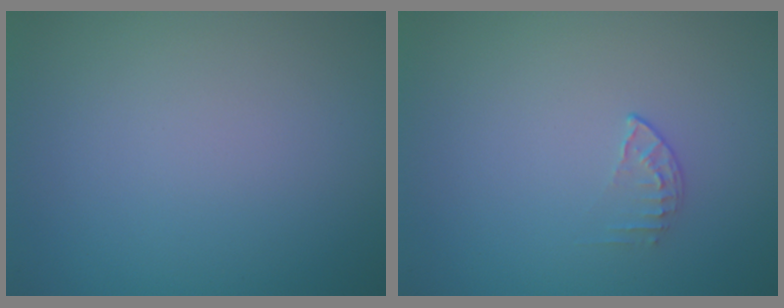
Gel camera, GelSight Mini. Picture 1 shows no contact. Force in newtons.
{"total": 0.8, "press": 0.6, "slide": 0.6}